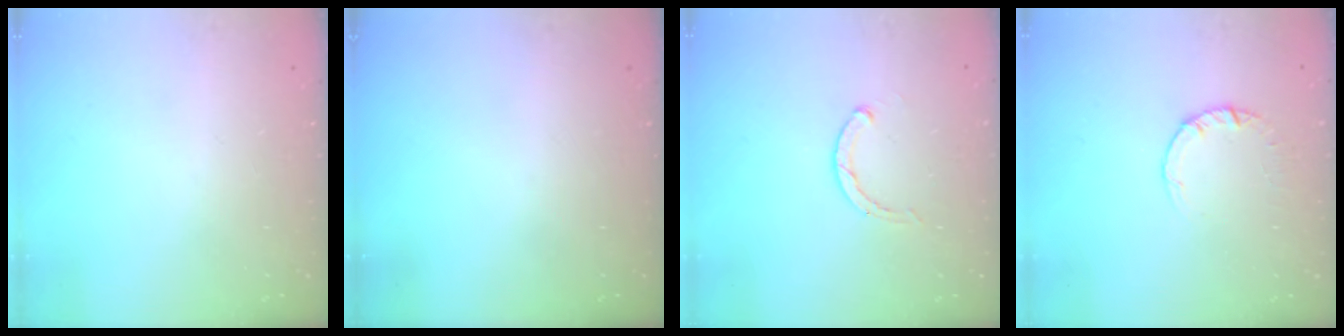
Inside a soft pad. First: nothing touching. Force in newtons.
{"total": 0.0}
{"total": 2.3, "press": 2.3, "slide": 0.3}
{"total": 2.5, "press": 2.5, "slide": 0.2}